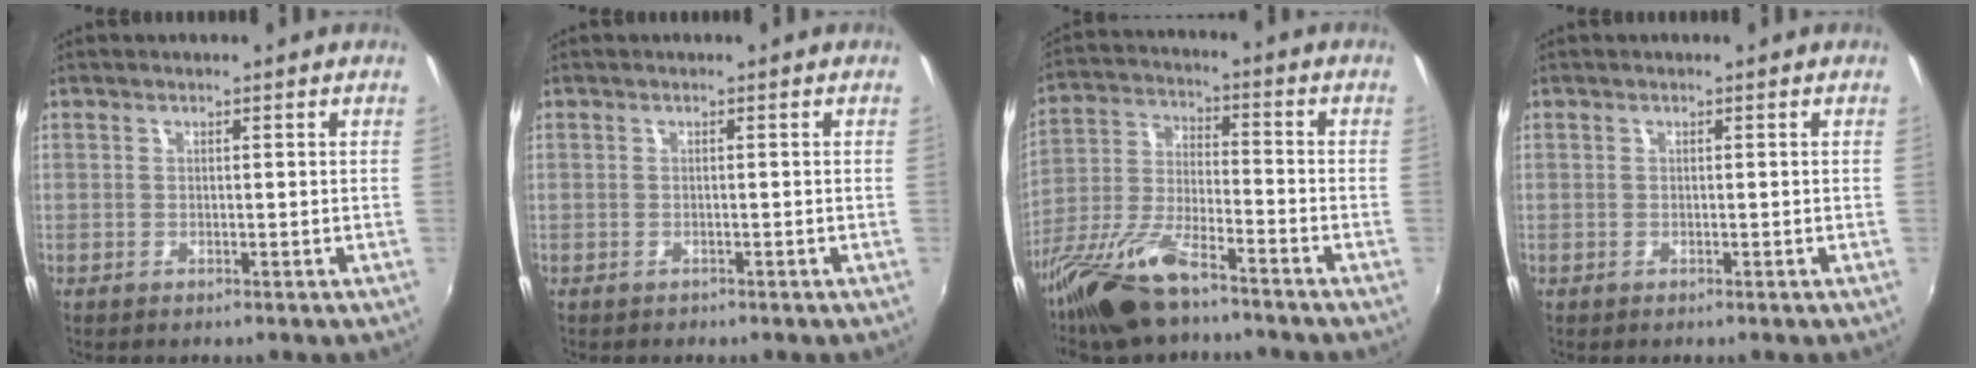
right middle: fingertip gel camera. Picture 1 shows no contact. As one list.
[{"total": 0.5, "force": [-0.3, 0.4, 0.0], "torque": [-0.002, -0.001, -0.003]}, {"total": 15.8, "force": [-11.7, 4.2, 9.7], "torque": [-0.213, -0.026, -0.228]}, {"total": 0.0}]